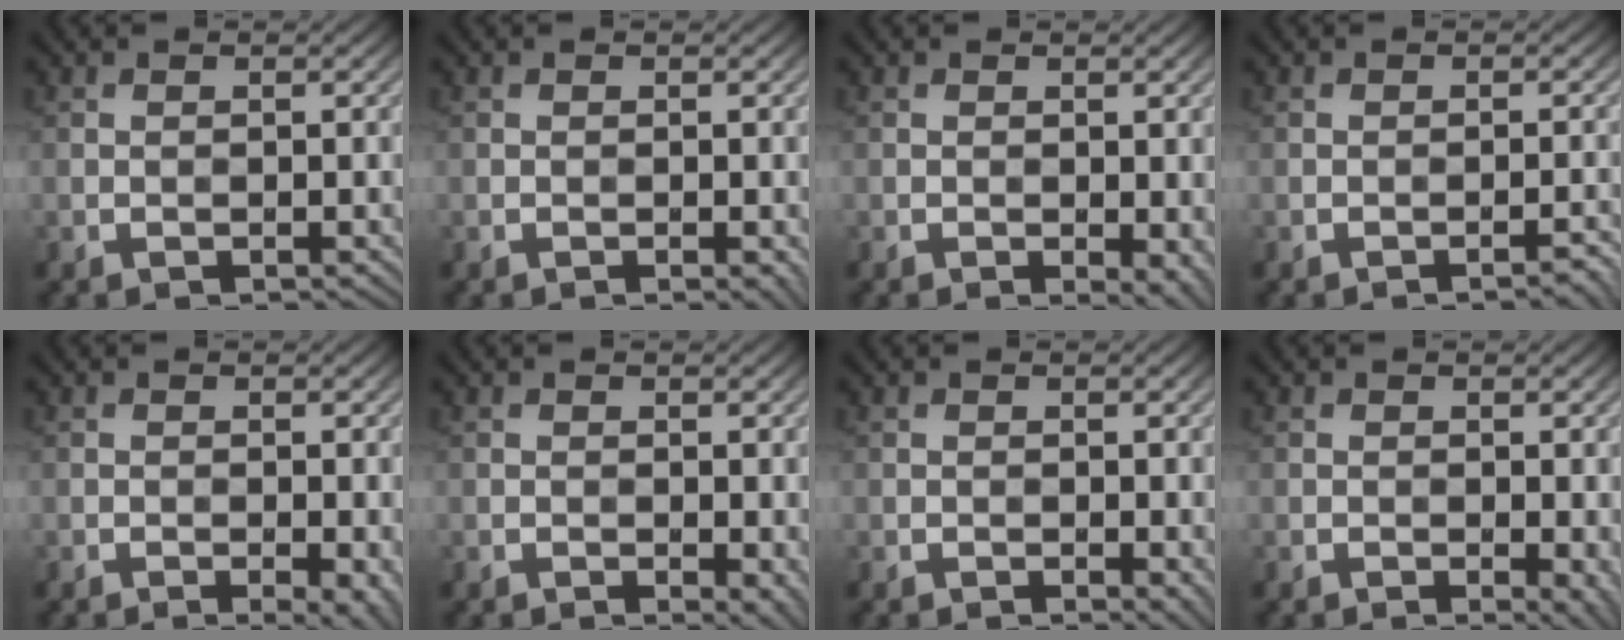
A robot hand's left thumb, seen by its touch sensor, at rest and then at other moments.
{"total": 0.8, "force": [-0.2, 0.1, 0.8], "torque": [-0.013, -0.005, -0.004]}
{"total": 2.5, "force": [-0.6, 1.0, 2.1], "torque": [-0.027, -0.006, -0.005]}
{"total": 1.3, "force": [-0.9, 0.1, 0.9], "torque": [-0.010, 0.006, -0.016]}
{"total": 2.6, "force": [-0.9, 0.5, 2.3], "torque": [-0.034, -0.004, -0.009]}
{"total": 2.0, "force": [-0.5, 0.9, 1.8], "torque": [-0.022, -0.007, -0.003]}
{"total": 1.3, "force": [-0.2, 0.5, 1.1], "torque": [-0.016, -0.008, -0.001]}
{"total": 2.0, "force": [-0.4, 0.6, 1.9], "torque": [-0.025, -0.008, -0.003]}